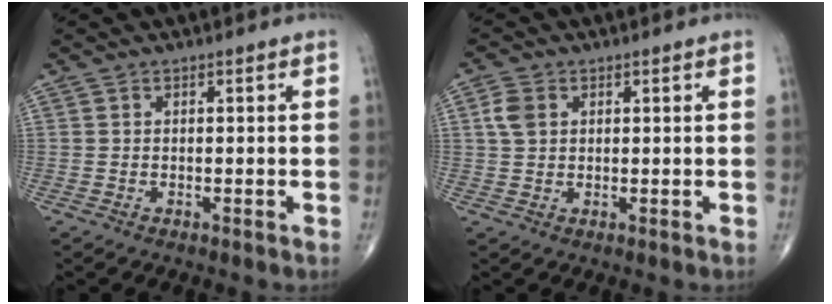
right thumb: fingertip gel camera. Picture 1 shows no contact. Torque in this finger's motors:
{"motor_torque": [-0.61, 0.62, 0.04, -0.22, 0.06]}